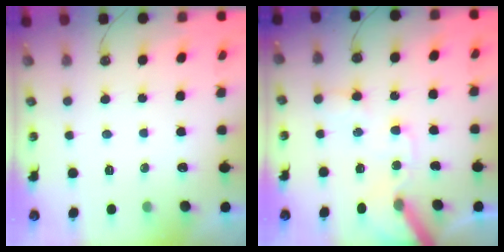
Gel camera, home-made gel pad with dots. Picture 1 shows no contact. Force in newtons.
{"total": 12.3, "press": 12.2, "slide": 2.0}